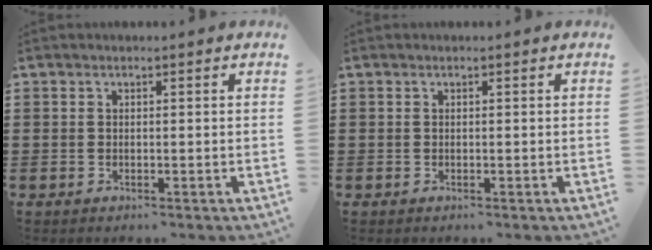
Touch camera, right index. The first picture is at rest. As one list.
[{"total": 0.0}]